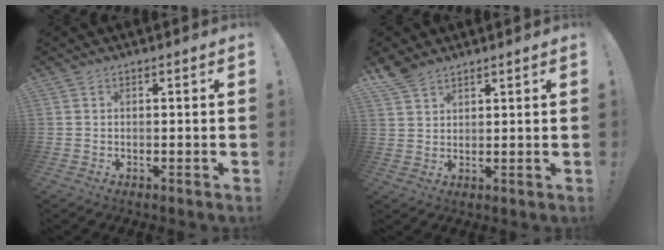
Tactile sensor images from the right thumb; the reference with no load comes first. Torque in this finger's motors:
{"motor_torque": [-0.05, 0.08, 0.07, 0.07, 0.08]}